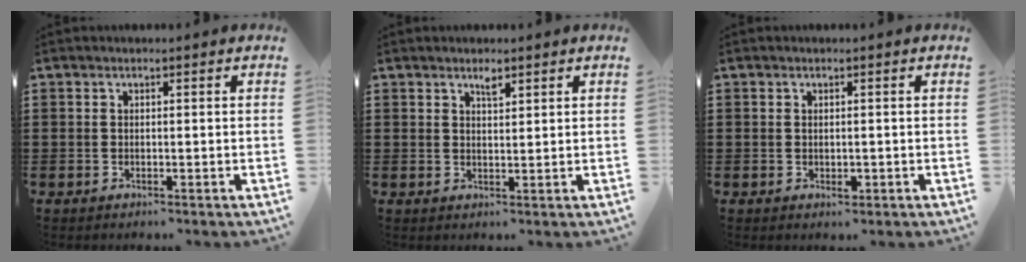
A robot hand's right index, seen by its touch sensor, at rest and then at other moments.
{"total": 1.7, "force": [1.3, 0.5, 1.0], "torque": [-0.014, -0.001, 0.022]}
{"total": 1.1, "force": [-0.2, 0.4, 1.0], "torque": [-0.019, -0.001, -0.003]}